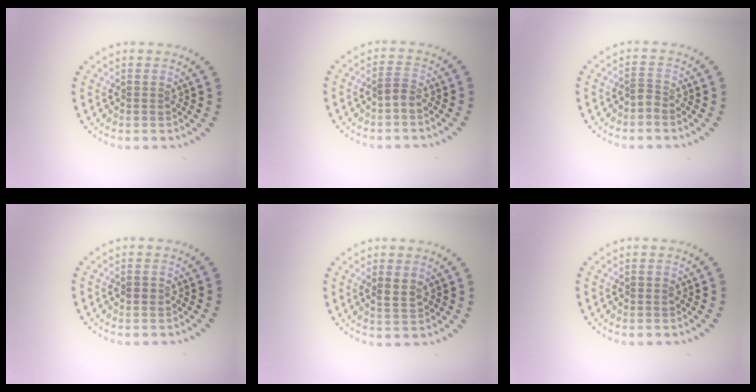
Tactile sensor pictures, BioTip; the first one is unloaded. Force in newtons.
{"total": 1.1, "press": 1.0, "slide": 0.5}
{"total": 0.9, "press": 0.6, "slide": 0.7}
{"total": 0.9, "press": 0.9, "slide": 0.0}
{"total": 1.3, "press": 1.3, "slide": 0.5}
{"total": 0.6, "press": 0.6, "slide": 0.1}